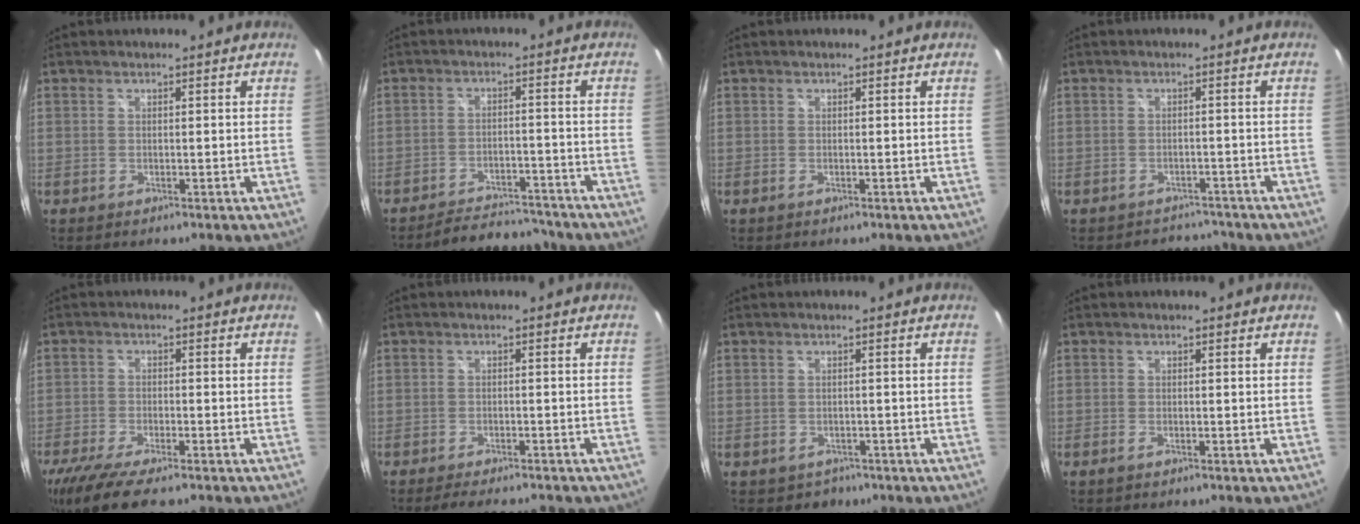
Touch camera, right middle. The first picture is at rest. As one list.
[{"total": 11.0, "force": [-10.1, 2.8, 3.0], "torque": [-0.077, 0.008, -0.138]}, {"total": 0.0}, {"total": 4.1, "force": [-3.7, 1.7, -0.2], "torque": [0.003, 0.013, -0.052]}, {"total": 10.6, "force": [-8.1, 2.3, 6.6], "torque": [-0.154, -0.040, -0.148]}, {"total": 8.4, "force": [-7.2, 1.8, 3.9], "torque": [-0.081, -0.014, -0.102]}, {"total": 2.6, "force": [-1.5, 2.0, 0.5], "torque": [-0.016, -0.005, -0.017]}, {"total": 0.8, "force": [-0.6, 0.0, 0.6], "torque": [-0.013, -0.001, -0.014]}]